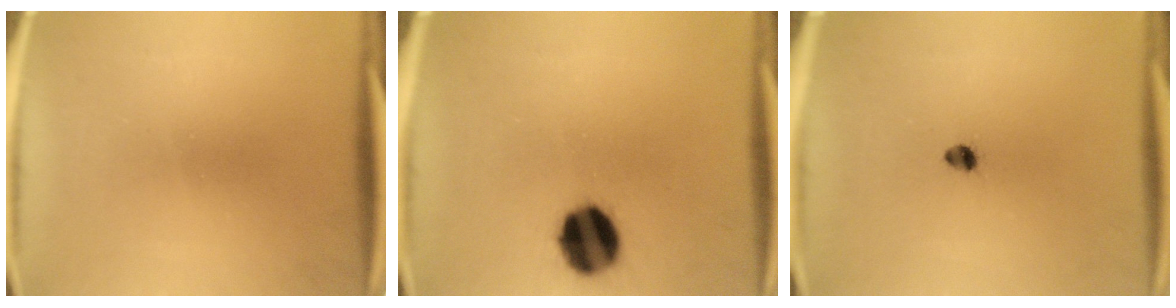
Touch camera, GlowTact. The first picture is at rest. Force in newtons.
{"total": 13.0}
{"total": 2.0}